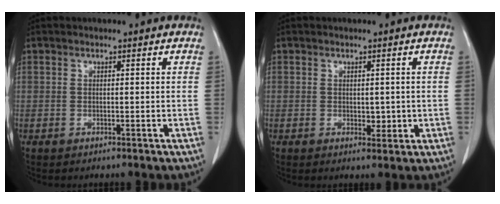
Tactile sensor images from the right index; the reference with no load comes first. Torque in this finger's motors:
{"motor_torque": [0.04, 0.06, -0.01, 0.05]}